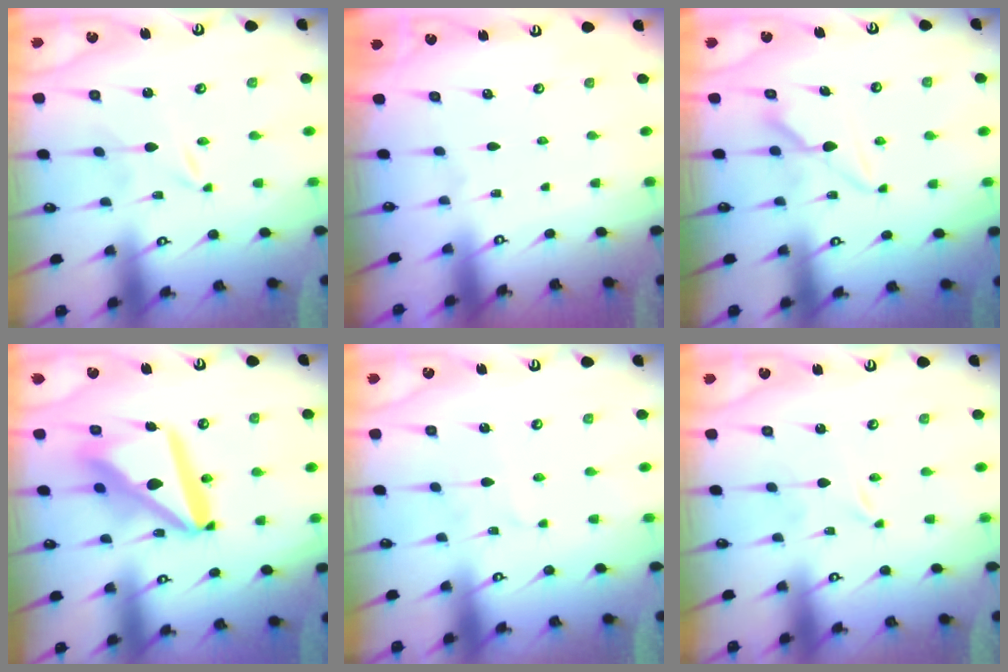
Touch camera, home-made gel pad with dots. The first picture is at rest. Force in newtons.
{"total": 0.0}
{"total": 8.3, "press": 8.3, "slide": 0.3}
{"total": 16.9, "press": 16.8, "slide": 2.0}
{"total": 1.9, "press": 1.9, "slide": 0.2}
{"total": 0.0}